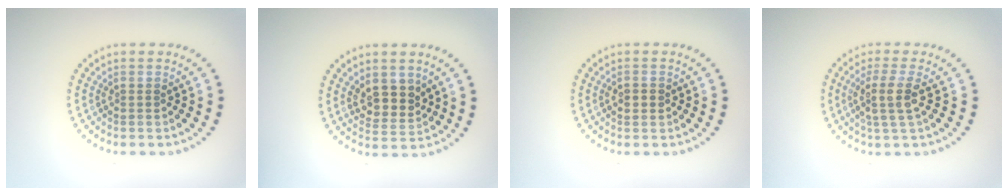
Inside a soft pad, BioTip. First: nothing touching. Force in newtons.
{"total": 3.0, "press": 2.8, "slide": 1.3}
{"total": 1.7, "press": 1.7, "slide": 0.1}
{"total": 3.2, "press": 2.4, "slide": 2.0}